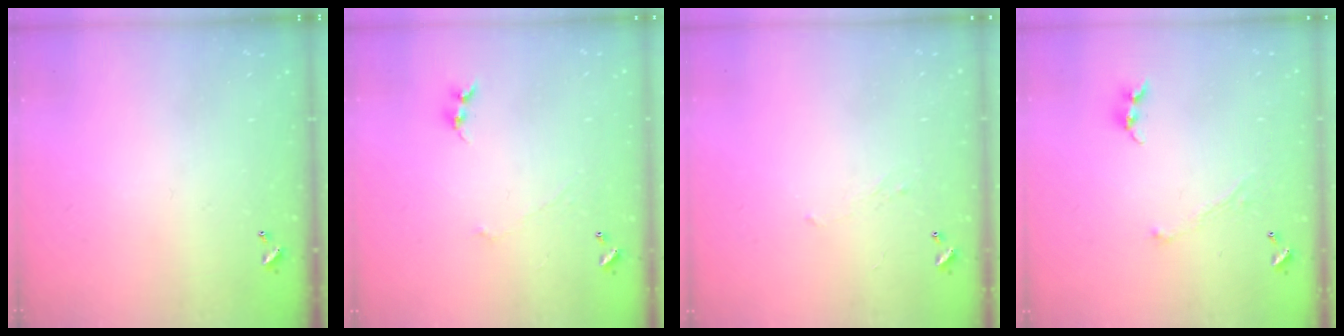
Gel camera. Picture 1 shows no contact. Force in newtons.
{"total": 0.0}
{"total": 1.0, "press": 0.8, "slide": 0.5}
{"total": 1.3, "press": 1.2, "slide": 0.5}